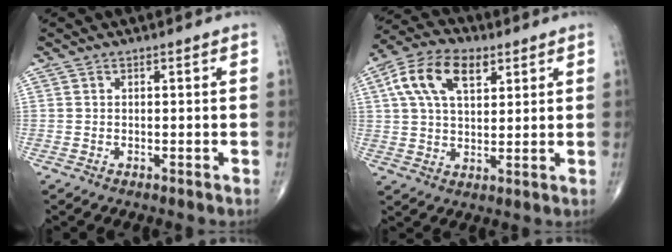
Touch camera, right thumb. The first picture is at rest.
{"total": 12.7, "force": [5.1, 7.2, 9.1], "torque": [-0.162, 0.005, 0.089]}